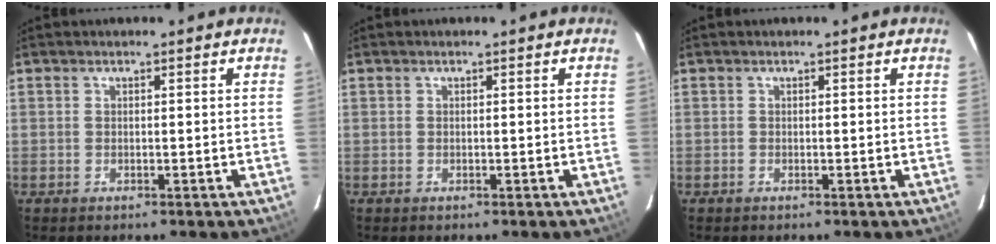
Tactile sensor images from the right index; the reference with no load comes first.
{"total": 0.0}
{"total": 0.0}